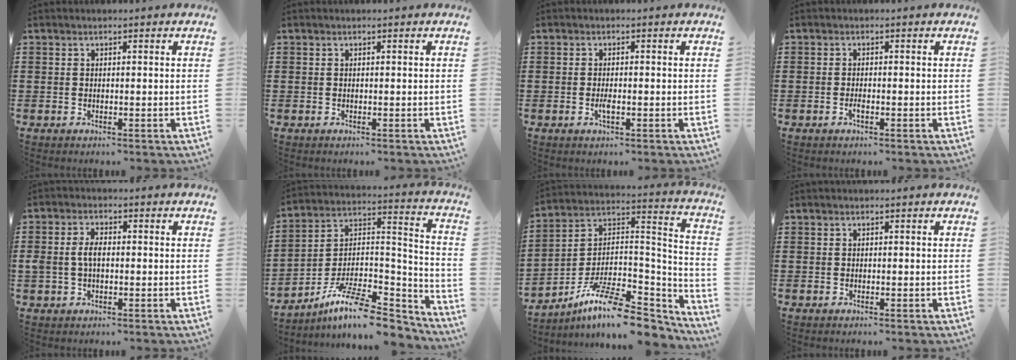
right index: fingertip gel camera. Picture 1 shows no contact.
{"total": 0.0}
{"total": 1.6, "force": [-0.5, 0.5, 1.4], "torque": [-0.034, -0.005, -0.011]}
{"total": 1.1, "force": [-0.6, 0.3, 0.9], "torque": [-0.026, -0.007, -0.012]}
{"total": 3.6, "force": [-0.1, 2.0, 3.0], "torque": [-0.074, 0.002, -0.007]}
{"total": 12.1, "force": [-9.3, 3.3, 7.0], "torque": [-0.127, 0.023, -0.176]}
{"total": 12.3, "force": [-9.0, 3.3, 7.6], "torque": [-0.138, 0.018, -0.167]}
{"total": 0.0}